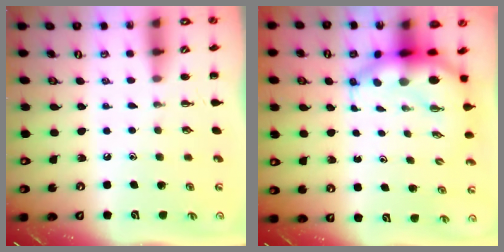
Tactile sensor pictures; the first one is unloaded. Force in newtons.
{"total": 7.3, "press": 7.0, "slide": 2.1}